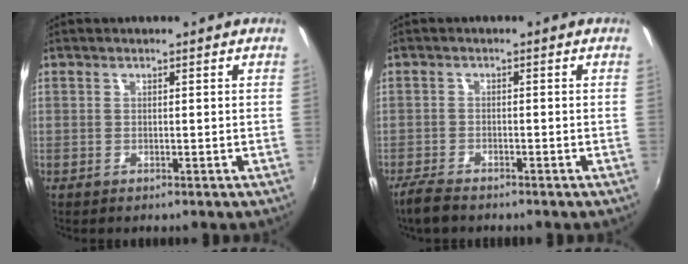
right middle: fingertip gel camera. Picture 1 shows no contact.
{"total": 4.1, "force": [-3.6, 1.0, 1.8], "torque": [-0.057, -0.012, -0.070]}